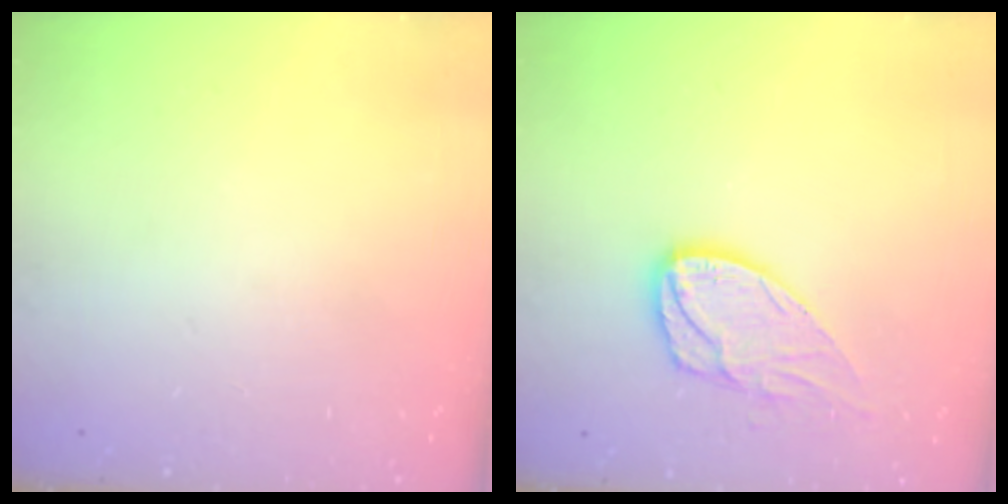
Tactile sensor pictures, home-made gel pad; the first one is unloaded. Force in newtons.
{"total": 11.6, "press": 11.6, "slide": 0.9}